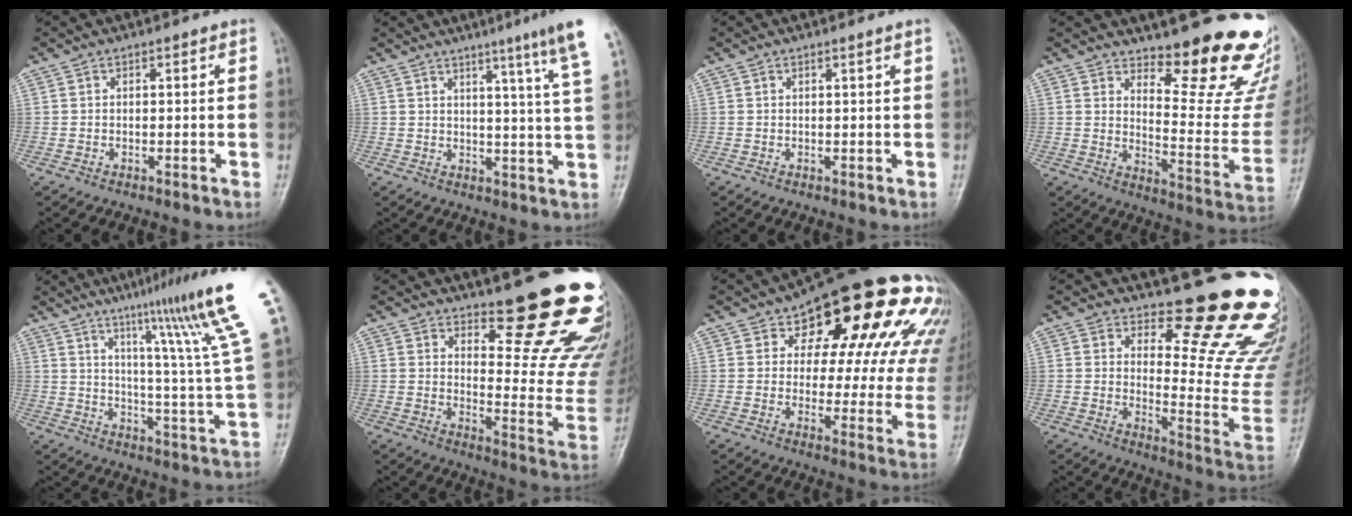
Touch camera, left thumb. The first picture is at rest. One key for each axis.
{"total": 11.2, "fx": 7.5, "fy": -1.3, "fz": 8.3, "tx": -0.107, "ty": -0.039, "tz": 0.081}
{"total": 0.7, "fx": 0.3, "fy": -0.3, "fz": 0.5, "tx": -0.018, "ty": -0.006, "tz": 0.010}
{"total": 17.8, "fx": 14.9, "fy": 4.0, "fz": 8.8, "tx": -0.066, "ty": -0.166, "tz": 0.191}
{"total": 18.3, "fx": 10.8, "fy": -0.6, "fz": 14.8, "tx": -0.201, "ty": -0.062, "tz": 0.148}
{"total": 20.2, "fx": 14.0, "fy": 5.5, "fz": 13.4, "tx": -0.132, "ty": -0.121, "tz": 0.186}
{"total": 24.4, "fx": 12.4, "fy": 12.1, "fz": 17.2, "tx": -0.189, "ty": -0.010, "tz": 0.153}
{"total": 18.2, "fx": 15.3, "fy": 4.3, "fz": 8.8, "tx": -0.062, "ty": -0.176, "tz": 0.188}